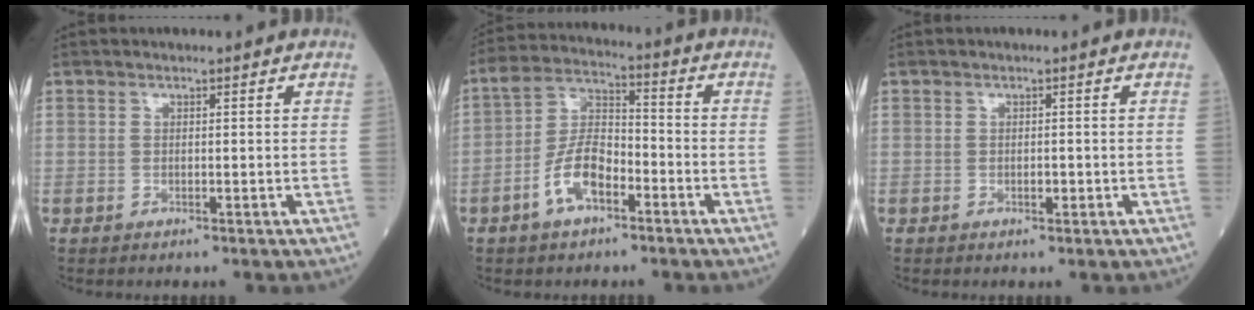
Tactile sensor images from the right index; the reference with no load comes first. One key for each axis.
{"total": 8.3, "fx": -3.9, "fy": 3.6, "fz": 6.4, "tx": -0.133, "ty": 0.013, "tz": -0.076}
{"total": 1.1, "fx": -0.3, "fy": 0.5, "fz": 1.0, "tx": -0.017, "ty": 0.000, "tz": -0.004}